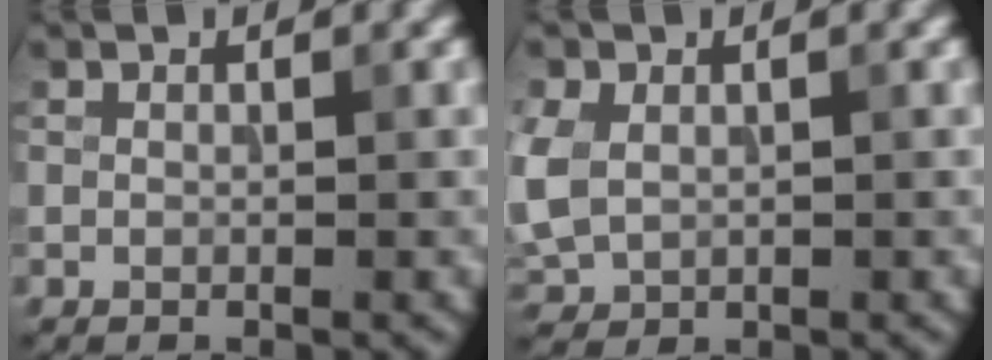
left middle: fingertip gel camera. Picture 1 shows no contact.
{"total": 4.0, "force": [0.1, 3.2, 2.5], "torque": [-0.071, -0.002, 0.004]}